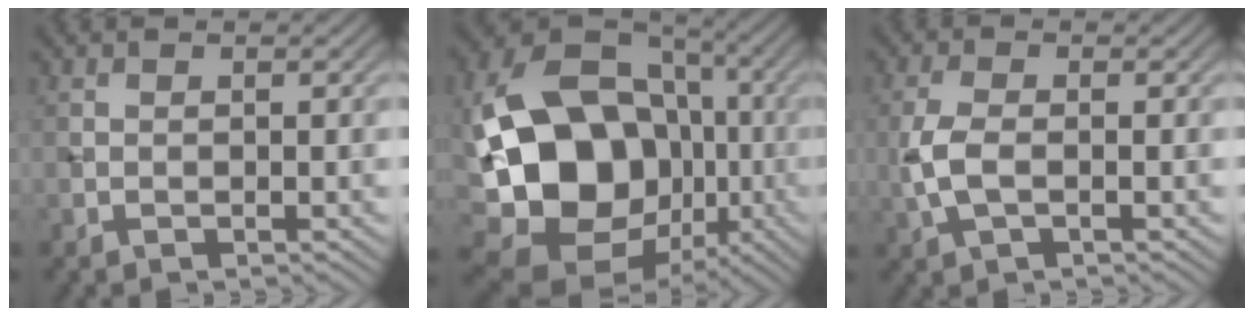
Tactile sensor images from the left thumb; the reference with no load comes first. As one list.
[{"total": 19.6, "force": [-3.1, 14.9, 12.5], "torque": [-0.251, -0.020, -0.037]}, {"total": 4.2, "force": [-0.7, 2.1, 3.6], "torque": [-0.099, -0.001, -0.019]}]